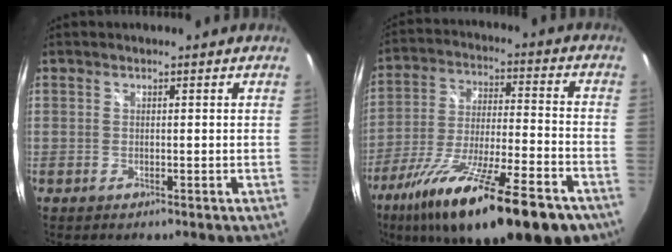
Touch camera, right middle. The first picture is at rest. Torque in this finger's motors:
{"motor_torque": [1.49, -0.65, 0.52, 0.21]}